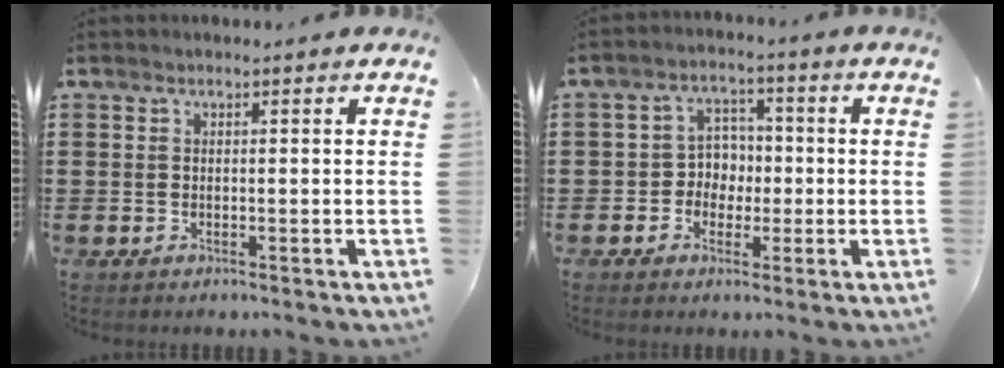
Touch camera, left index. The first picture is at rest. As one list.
[{"total": 4.6, "force": [-0.8, 4.3, 1.5], "torque": [-0.046, 0.014, -0.021]}]